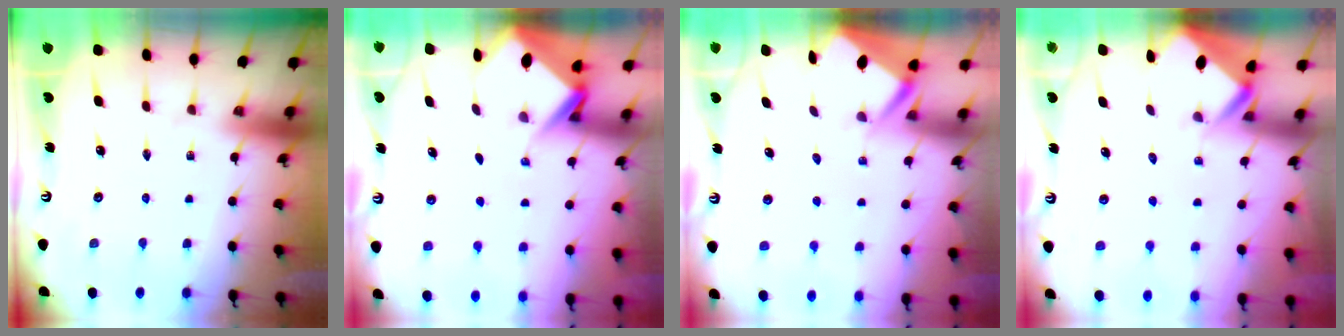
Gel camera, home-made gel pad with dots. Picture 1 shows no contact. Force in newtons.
{"total": 3.6, "press": 3.6, "slide": 0.3}
{"total": 3.5, "press": 3.4, "slide": 0.3}
{"total": 3.3, "press": 3.3, "slide": 0.2}